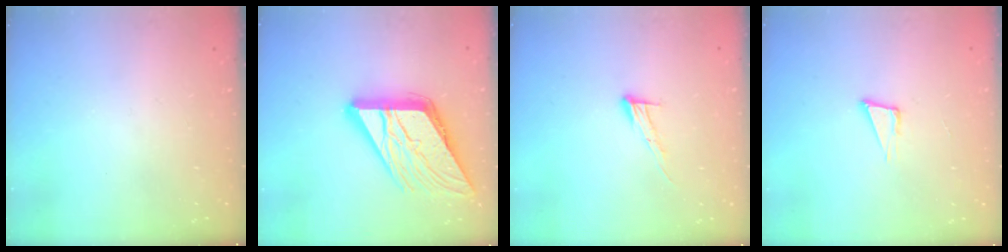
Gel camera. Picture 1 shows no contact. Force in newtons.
{"total": 18.6, "press": 18.5, "slide": 2.0}
{"total": 8.4, "press": 8.4, "slide": 0.4}
{"total": 5.1, "press": 3.9, "slide": 3.2}